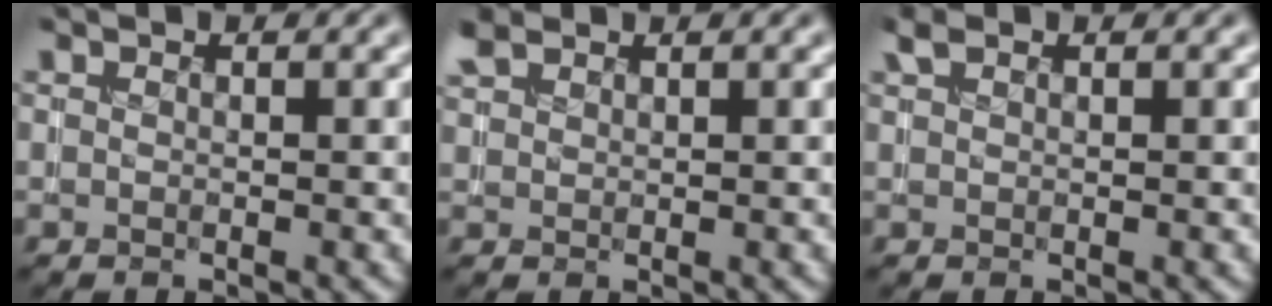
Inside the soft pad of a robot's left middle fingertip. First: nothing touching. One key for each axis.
{"total": 1.7, "fx": 1.5, "fy": 0.6, "fz": 0.6, "tx": -0.018, "ty": 0.008, "tz": 0.036}
{"total": 1.2, "fx": 0.9, "fy": 0.5, "fz": 0.6, "tx": -0.017, "ty": 0.006, "tz": 0.018}